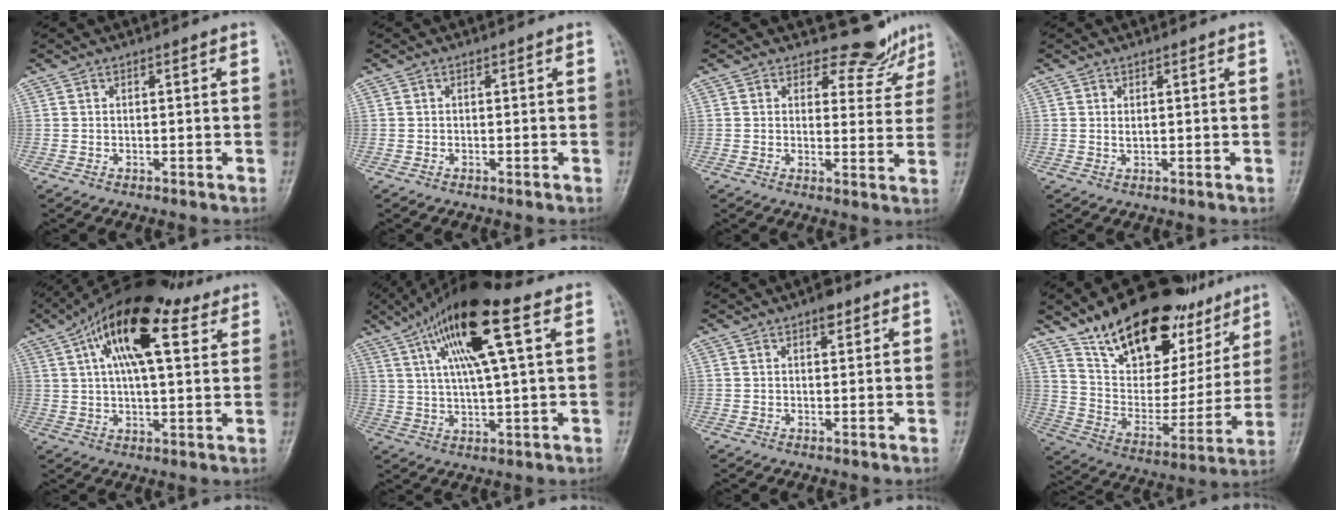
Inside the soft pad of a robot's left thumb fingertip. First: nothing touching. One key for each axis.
{"total": 0.0}
{"total": 6.9, "fx": 6.3, "fy": 2.9, "fz": 0.0, "tx": 0.031, "ty": -0.057, "tz": 0.070}
{"total": 2.0, "fx": 1.0, "fy": 0.8, "fz": 1.5, "tx": -0.026, "ty": -0.010, "tz": 0.023}
{"total": 17.8, "fx": 8.5, "fy": 6.9, "fz": 14.0, "tx": -0.213, "ty": 0.003, "tz": 0.137}
{"total": 16.2, "fx": 7.3, "fy": 3.2, "fz": 14.1, "tx": -0.259, "ty": 0.004, "tz": 0.126}
{"total": 2.7, "fx": 1.7, "fy": 1.2, "fz": 1.6, "tx": -0.015, "ty": -0.006, "tz": 0.023}
{"total": 27.2, "fx": 18.0, "fy": 13.3, "fz": 15.6, "tx": -0.193, "ty": -0.053, "tz": 0.293}